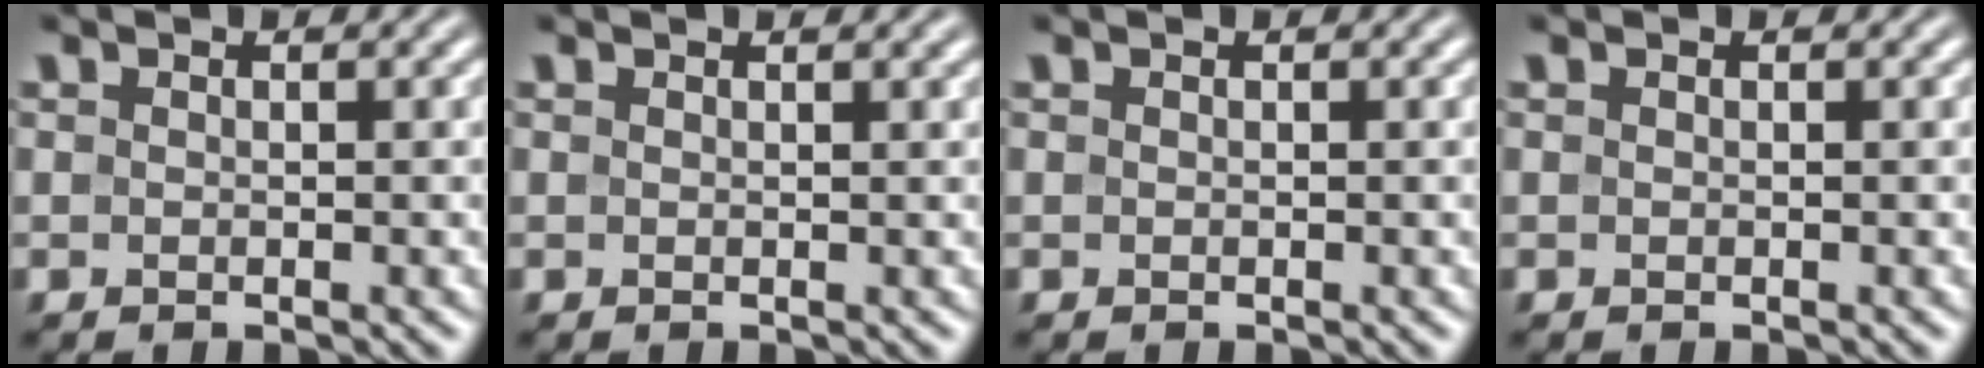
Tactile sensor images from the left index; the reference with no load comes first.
{"total": 1.2, "force": [0.9, 0.4, 0.7], "torque": [-0.004, 0.002, 0.007]}
{"total": 0.0}
{"total": 0.0}